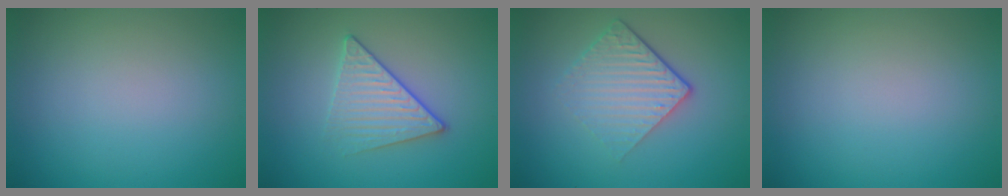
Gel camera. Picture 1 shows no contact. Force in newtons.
{"total": 3.3, "press": 3.0, "slide": 1.3}
{"total": 4.4, "press": 2.9, "slide": 3.3}
{"total": 0.0}